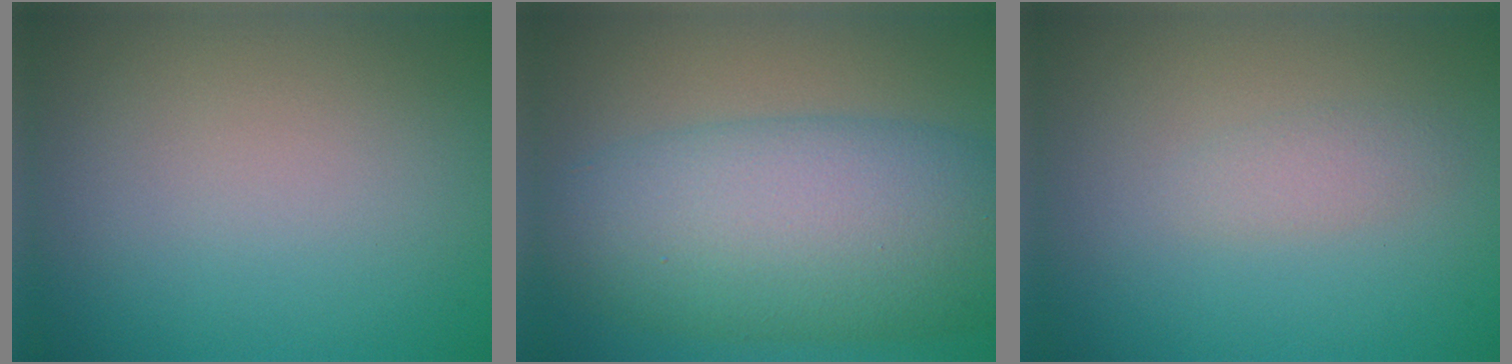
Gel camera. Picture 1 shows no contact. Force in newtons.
{"total": 10.9, "press": 10.9, "slide": 0.3}
{"total": 1.2, "press": 1.2, "slide": 0.0}